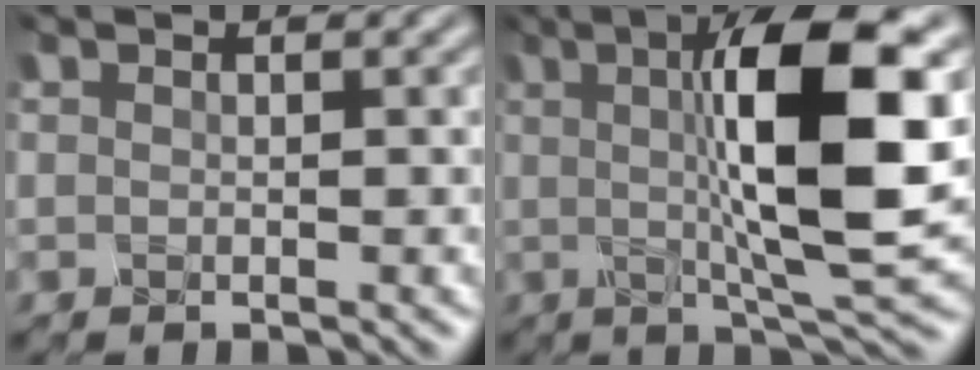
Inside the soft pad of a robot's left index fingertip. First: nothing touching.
{"total": 11.5, "force": [1.1, 2.4, 11.2], "torque": [-0.164, 0.001, 0.018]}